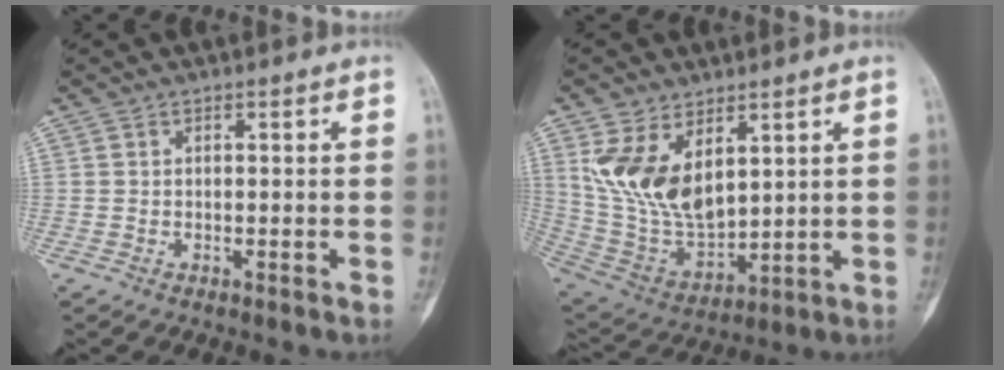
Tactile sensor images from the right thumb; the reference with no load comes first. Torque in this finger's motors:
{"motor_torque": [-1.09, 2.10, 0.50, 0.44, 0.53]}